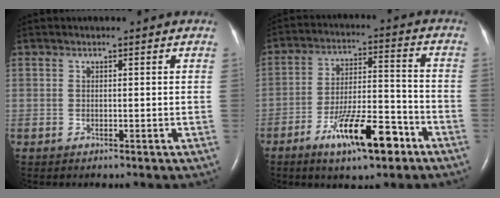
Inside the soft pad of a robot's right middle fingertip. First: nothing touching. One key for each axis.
{"total": 12.2, "fx": -7.0, "fy": 2.6, "fz": 9.6, "tx": -0.167, "ty": 0.000, "tz": -0.114}